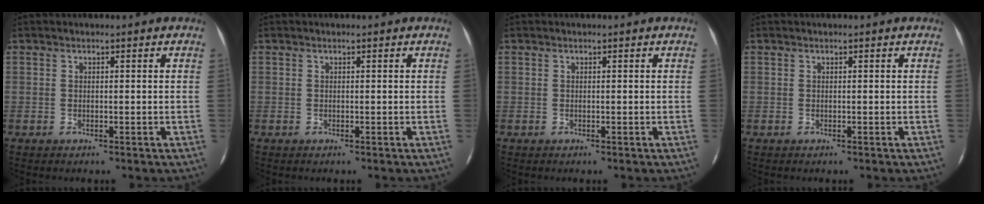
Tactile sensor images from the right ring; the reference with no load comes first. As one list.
[{"total": 0.0}, {"total": 0.0}, {"total": 0.0}]